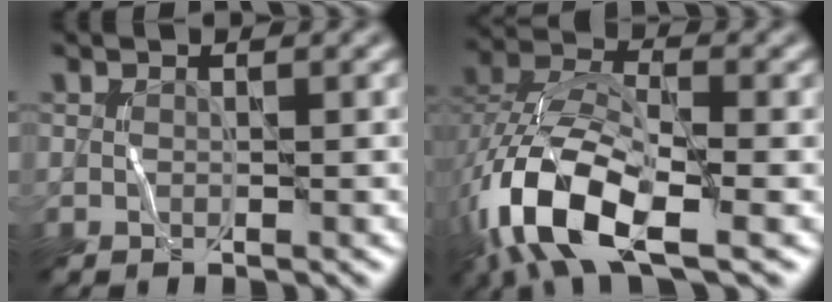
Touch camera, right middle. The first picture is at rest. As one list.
[{"total": 10.6, "force": [-4.9, 4.6, 8.3], "torque": [-0.177, -0.002, -0.098]}]